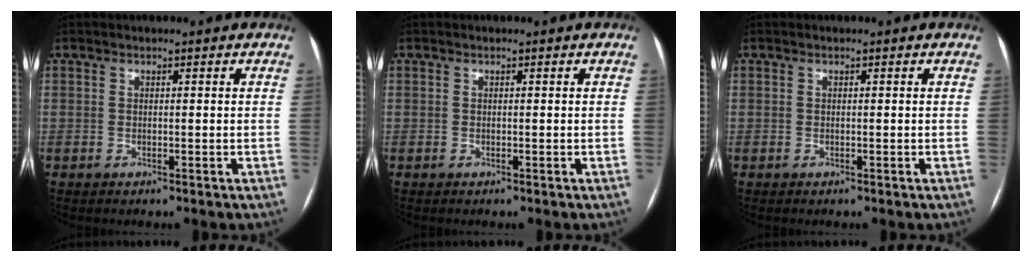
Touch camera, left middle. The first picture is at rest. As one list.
[{"total": 0.0}, {"total": 0.0}]